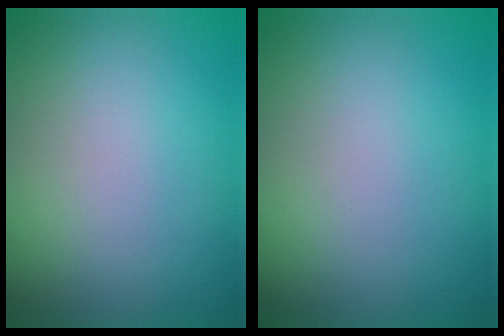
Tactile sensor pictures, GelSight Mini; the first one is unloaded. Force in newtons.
{"total": 0.0}